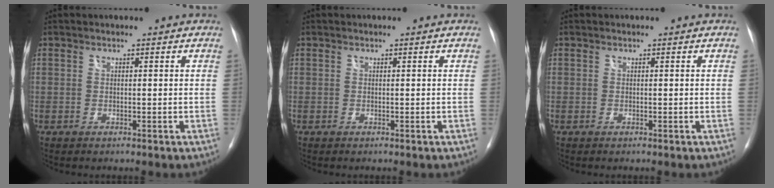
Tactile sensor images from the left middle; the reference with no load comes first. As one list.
[{"total": 0.0}, {"total": 0.0}]